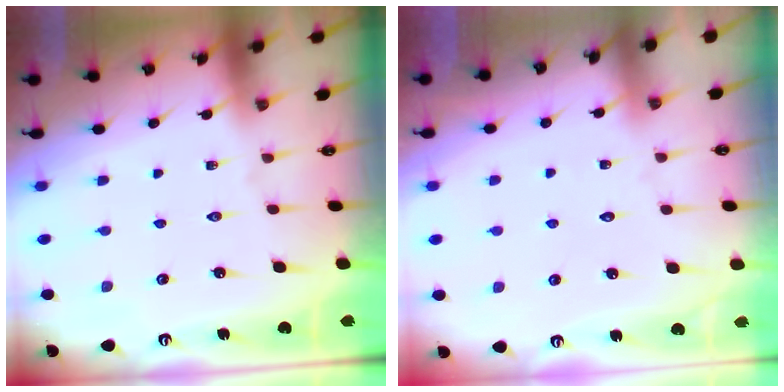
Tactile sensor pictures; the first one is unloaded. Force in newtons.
{"total": 4.0, "press": 4.0, "slide": 0.4}